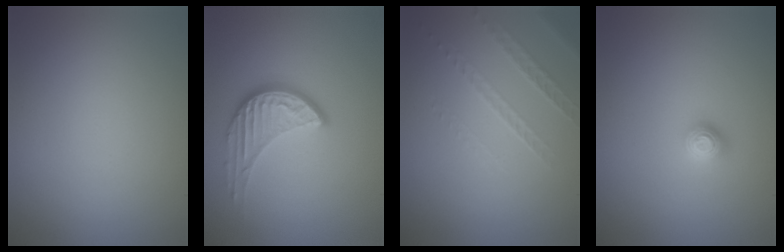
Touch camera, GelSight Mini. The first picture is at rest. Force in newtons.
{"total": 4.1, "press": 3.0, "slide": 2.8}
{"total": 1.3, "press": 0.9, "slide": 0.9}
{"total": 1.2, "press": 1.2, "slide": 0.2}